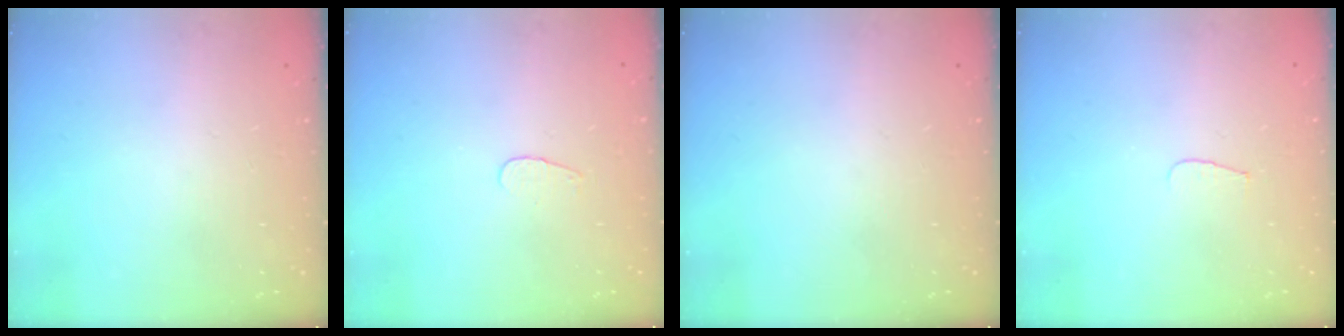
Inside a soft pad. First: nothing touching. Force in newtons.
{"total": 3.1, "press": 3.1, "slide": 0.4}
{"total": 0.0}
{"total": 3.4, "press": 3.4, "slide": 0.3}